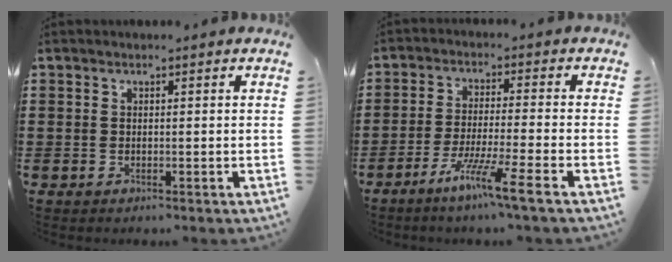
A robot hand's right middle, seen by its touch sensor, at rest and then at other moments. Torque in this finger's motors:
{"motor_torque": [1.99, 0.14, 0.45, 0.21]}